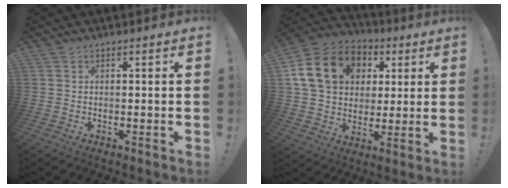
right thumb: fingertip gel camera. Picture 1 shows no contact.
{"total": 19.7, "force": [6.2, 15.1, 11.1], "torque": [-0.179, -0.003, 0.130]}